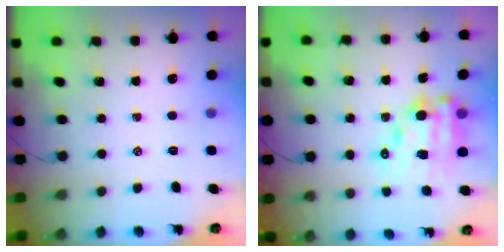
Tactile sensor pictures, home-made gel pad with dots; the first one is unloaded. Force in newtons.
{"total": 15.4, "press": 15.0, "slide": 3.6}